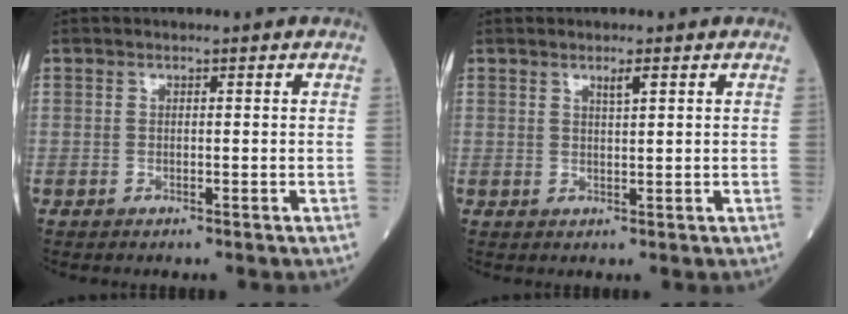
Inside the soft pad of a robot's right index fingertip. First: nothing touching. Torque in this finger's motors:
{"motor_torque": [-0.01, 0.07, 0.01, 0.03]}